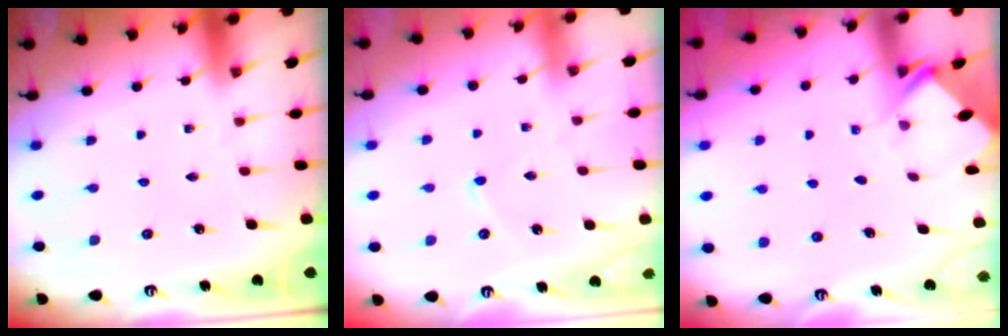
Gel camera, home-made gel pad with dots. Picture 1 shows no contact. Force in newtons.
{"total": 2.2, "press": 2.2, "slide": 0.2}
{"total": 2.7, "press": 2.7, "slide": 0.1}